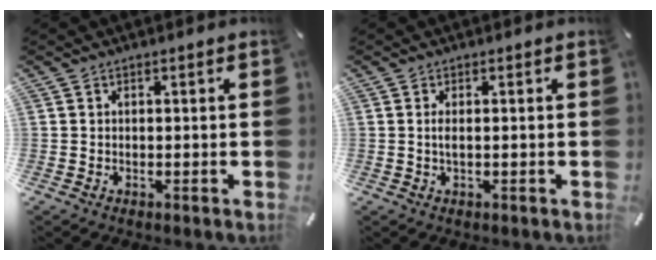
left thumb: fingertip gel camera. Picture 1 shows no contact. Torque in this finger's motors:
{"motor_torque": [0.25, 0.23, 0.28, -0.15, -0.03]}